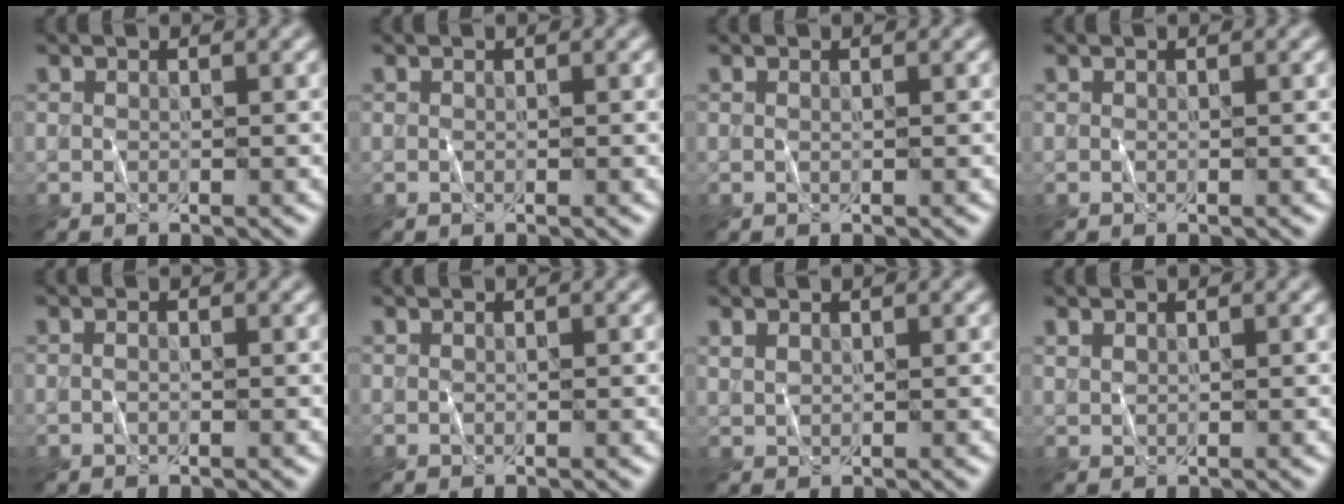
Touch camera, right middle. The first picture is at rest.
{"total": 0.0}
{"total": 0.0}
{"total": 0.0}
{"total": 0.5, "force": [-0.1, 0.3, 0.4], "torque": [-0.011, 0.000, -0.004]}
{"total": 0.0}
{"total": 1.0, "force": [0.6, 0.6, 0.5], "torque": [-0.018, 0.001, 0.019]}
{"total": 0.7, "force": [0.5, 0.4, 0.3], "torque": [-0.012, 0.001, 0.015]}